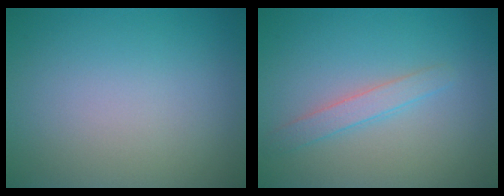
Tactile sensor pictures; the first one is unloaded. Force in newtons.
{"total": 1.8, "press": 1.8, "slide": 0.1}